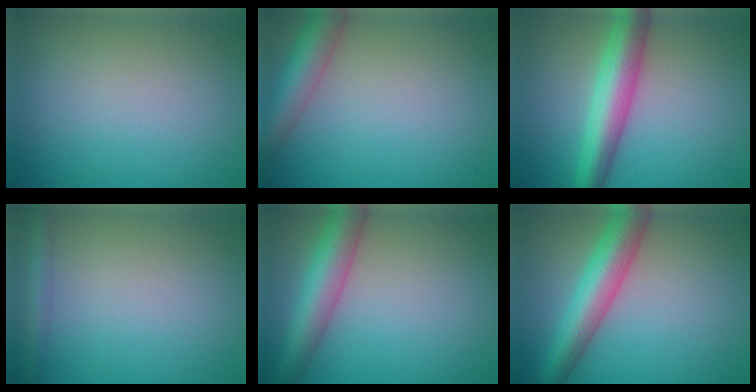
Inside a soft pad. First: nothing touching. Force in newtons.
{"total": 5.1, "press": 5.1, "slide": 0.2}
{"total": 6.4, "press": 6.4, "slide": 0.2}
{"total": 2.1, "press": 2.1, "slide": 0.1}
{"total": 6.1, "press": 6.1, "slide": 0.2}
{"total": 6.5, "press": 6.5, "slide": 0.2}